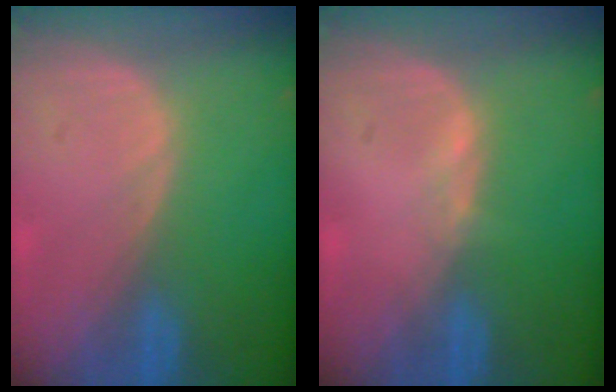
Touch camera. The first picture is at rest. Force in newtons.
{"total": 0.6, "press": 0.5, "slide": 0.3}